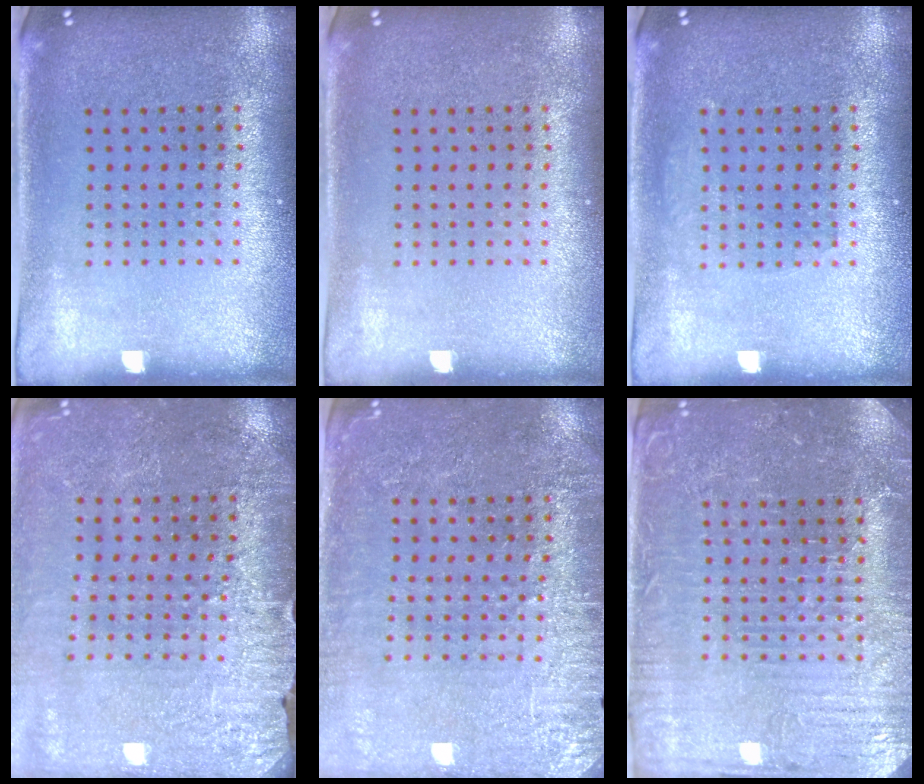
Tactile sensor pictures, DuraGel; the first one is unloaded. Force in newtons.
{"total": 0.0}
{"total": 0.9, "press": 0.9, "slide": 0.2}
{"total": 3.0, "press": 3.0, "slide": 0.2}
{"total": 2.9, "press": 2.8, "slide": 0.9}
{"total": 4.3, "press": 4.1, "slide": 1.2}